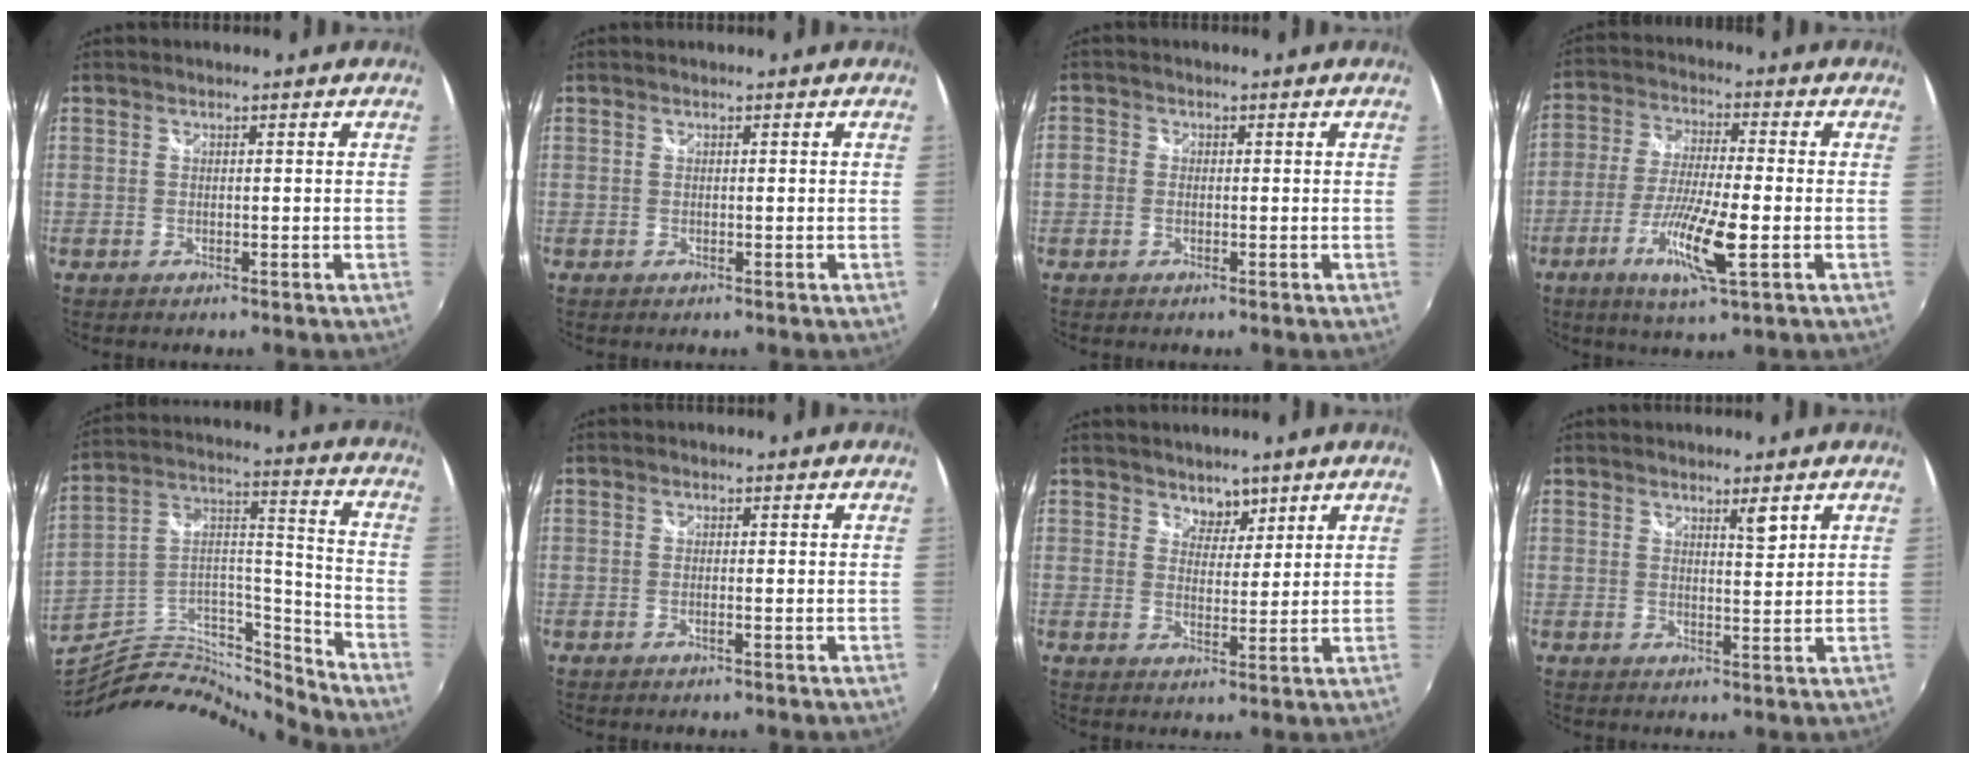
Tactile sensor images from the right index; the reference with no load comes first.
{"total": 0.0}
{"total": 2.2, "force": [-0.7, 1.9, 0.9], "torque": [-0.017, 0.001, -0.019]}
{"total": 11.8, "force": [-4.1, 1.9, 10.9], "torque": [-0.219, -0.014, -0.080]}
{"total": 15.7, "force": [-15.5, 1.5, 1.9], "torque": [-0.024, 0.060, -0.288]}
{"total": 0.9, "force": [-0.4, -0.2, 0.8], "torque": [-0.015, -0.001, -0.010]}
{"total": 3.4, "force": [2.6, 2.2, 0.5], "torque": [0.000, -0.002, 0.041]}
{"total": 2.4, "force": [1.6, 0.4, 1.7], "torque": [-0.023, 0.001, 0.027]}